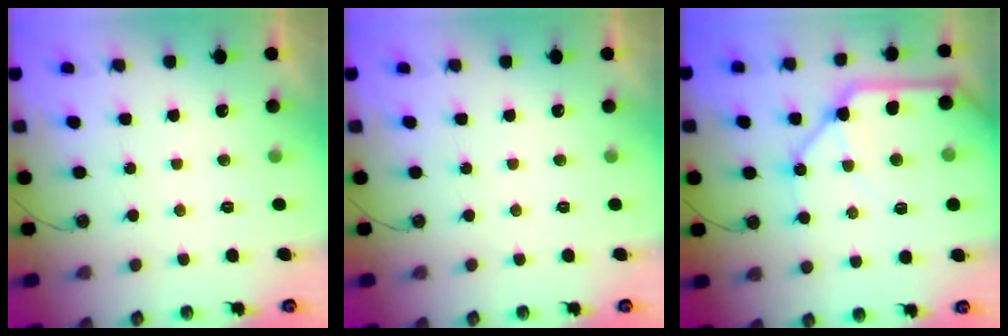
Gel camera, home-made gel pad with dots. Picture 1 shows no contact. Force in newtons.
{"total": 0.0}
{"total": 17.1, "press": 17.0, "slide": 1.9}